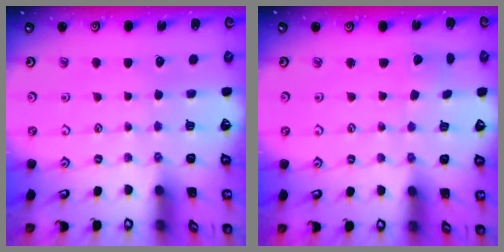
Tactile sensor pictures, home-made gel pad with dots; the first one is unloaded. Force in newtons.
{"total": 2.8, "press": 2.8, "slide": 0.2}